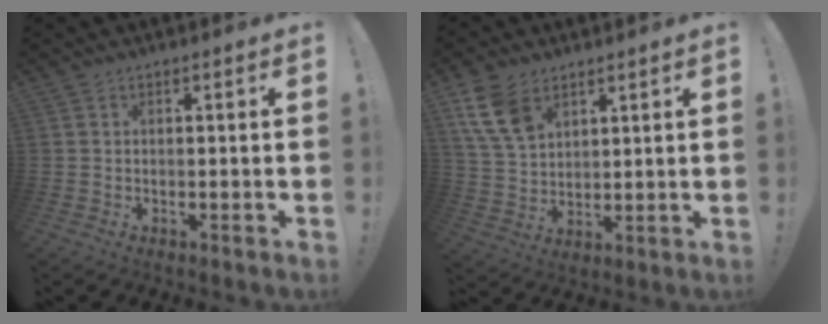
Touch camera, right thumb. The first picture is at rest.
{"total": 11.7, "force": [6.6, 7.3, 6.3], "torque": [-0.126, -0.022, 0.132]}